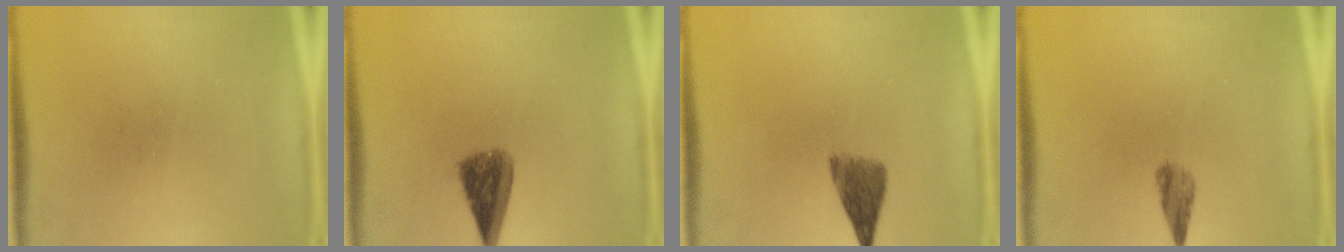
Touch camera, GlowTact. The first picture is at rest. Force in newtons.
{"total": 5.9}
{"total": 4.5}
{"total": 2.2}